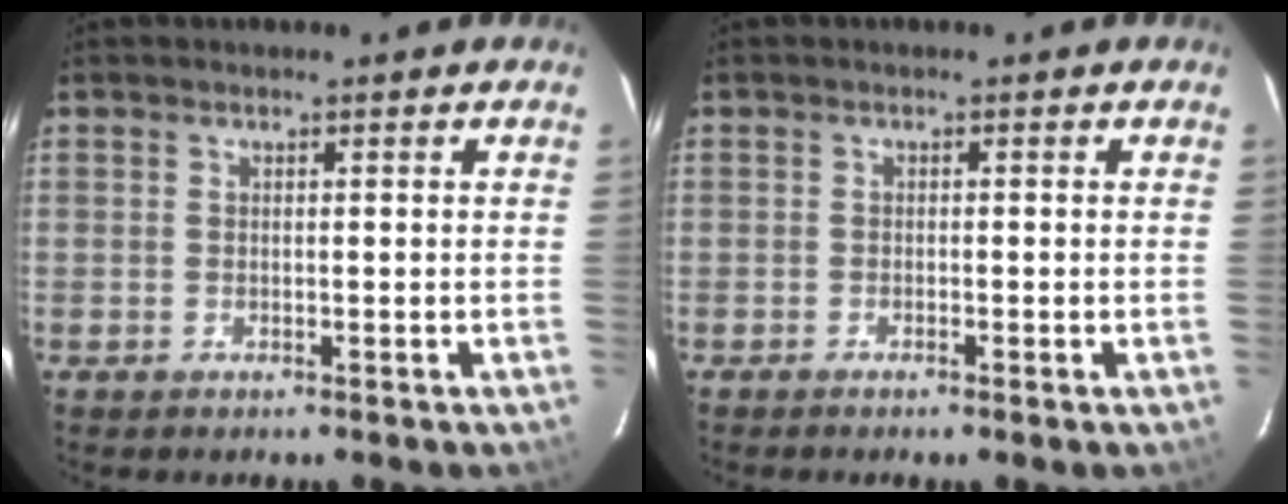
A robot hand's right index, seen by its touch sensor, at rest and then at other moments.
{"total": 0.6, "force": [-0.4, 0.1, 0.3], "torque": [-0.008, 0.001, -0.009]}